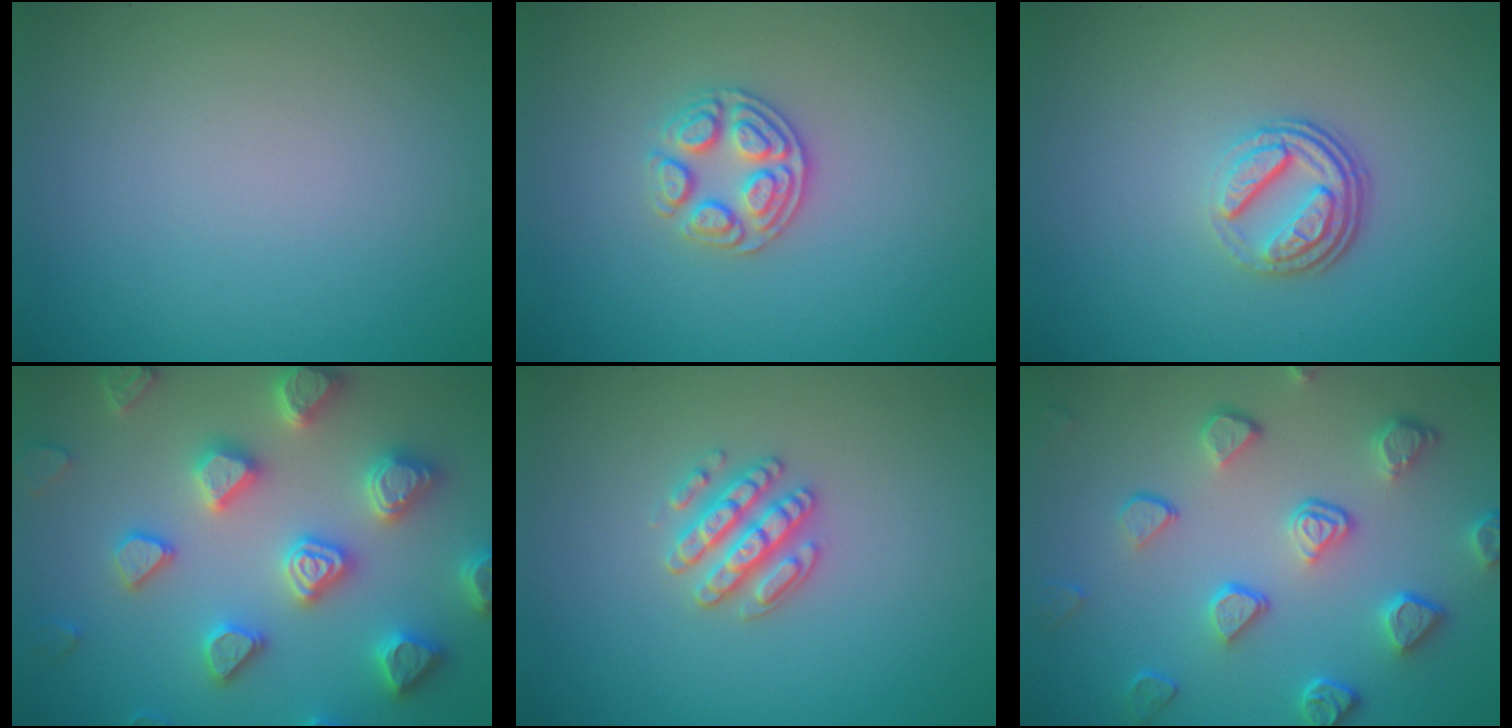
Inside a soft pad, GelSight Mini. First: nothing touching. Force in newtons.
{"total": 2.9, "press": 2.7, "slide": 1.0}
{"total": 3.7, "press": 2.6, "slide": 2.6}
{"total": 7.1, "press": 7.0, "slide": 1.5}
{"total": 2.8, "press": 2.7, "slide": 0.8}
{"total": 5.4, "press": 4.2, "slide": 3.4}